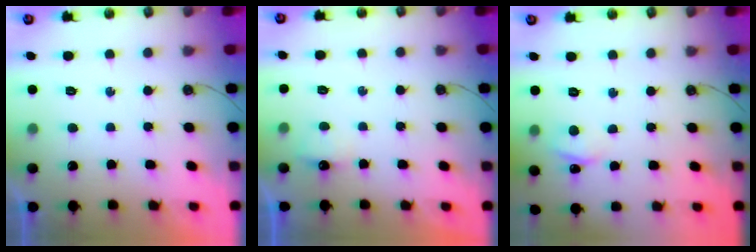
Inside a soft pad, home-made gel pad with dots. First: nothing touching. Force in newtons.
{"total": 3.3, "press": 3.2, "slide": 0.6}
{"total": 2.8, "press": 2.7, "slide": 0.4}